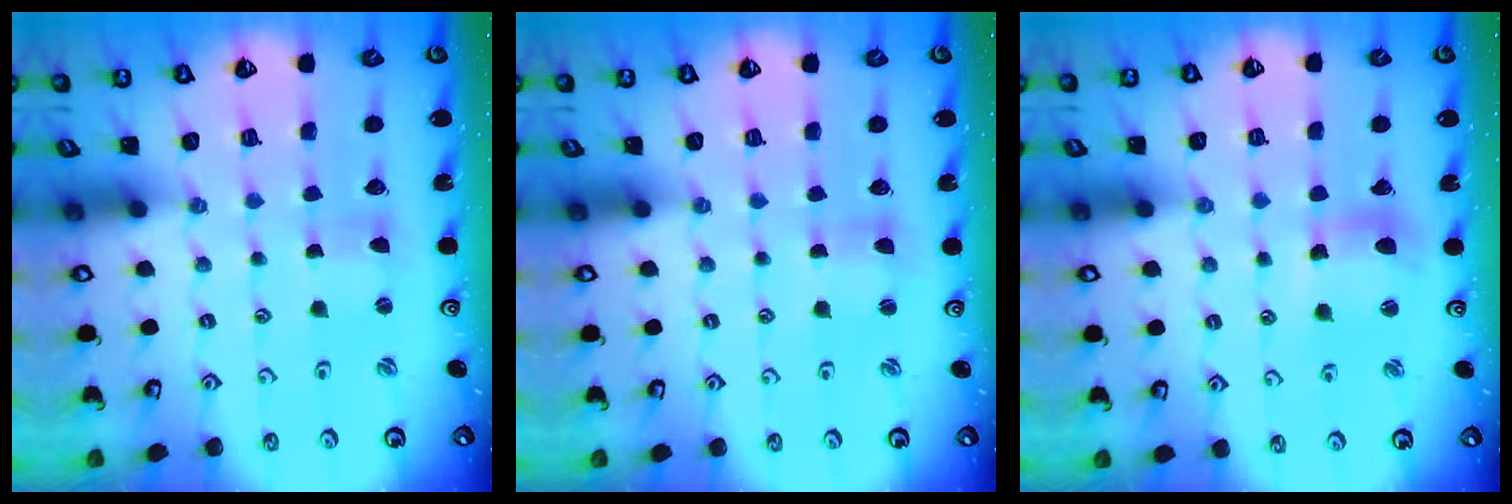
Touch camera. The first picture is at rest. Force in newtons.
{"total": 1.7, "press": 1.6, "slide": 0.4}
{"total": 9.7, "press": 9.6, "slide": 1.2}